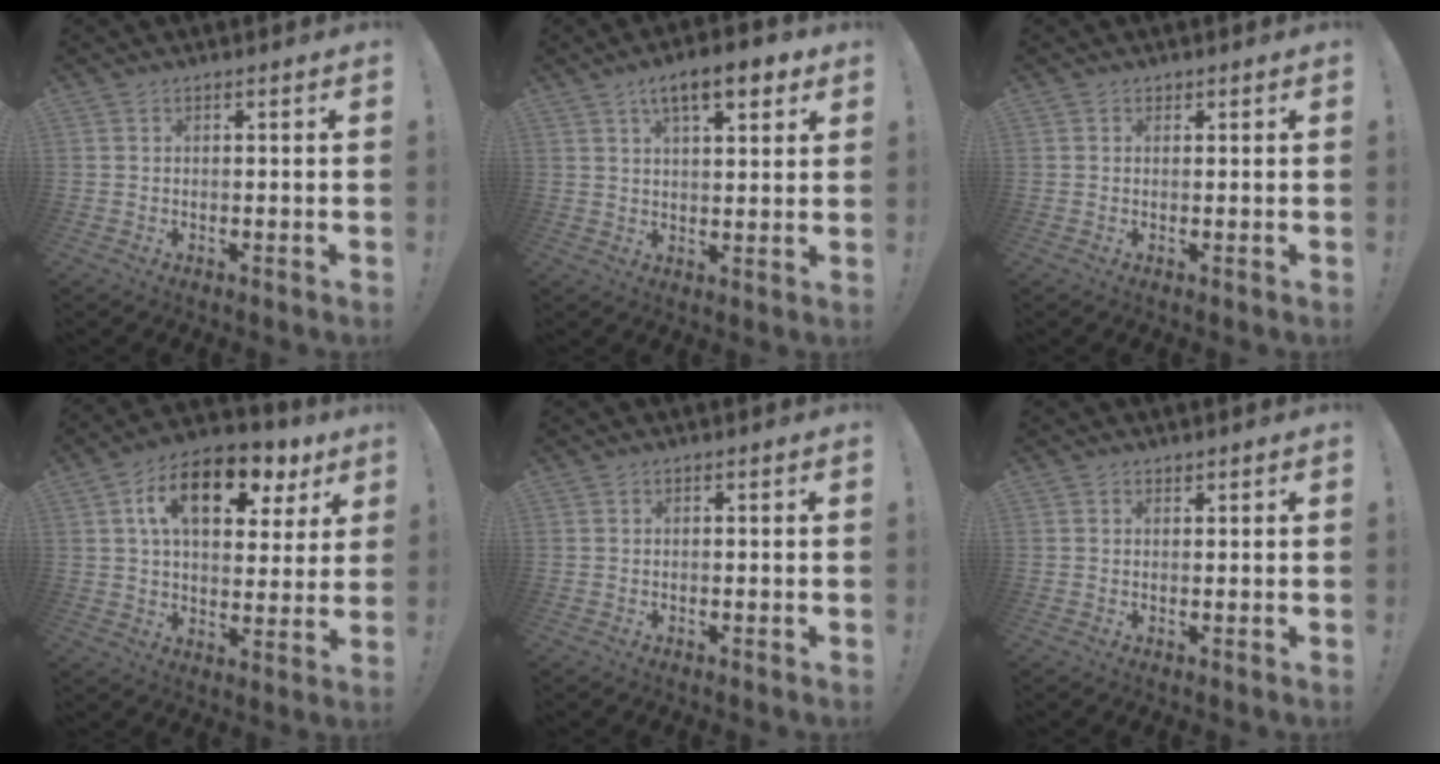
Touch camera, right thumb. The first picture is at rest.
{"total": 9.8, "force": [5.5, 3.5, 7.4], "torque": [-0.100, -0.022, 0.089]}
{"total": 0.9, "force": [0.6, 0.7, 0.0], "torque": [0.004, -0.001, 0.010]}
{"total": 15.8, "force": [7.2, 8.7, 11.0], "torque": [-0.168, -0.027, 0.122]}
{"total": 0.0}
{"total": 0.9, "force": [0.8, 0.5, 0.1], "torque": [0.004, -0.003, 0.014]}